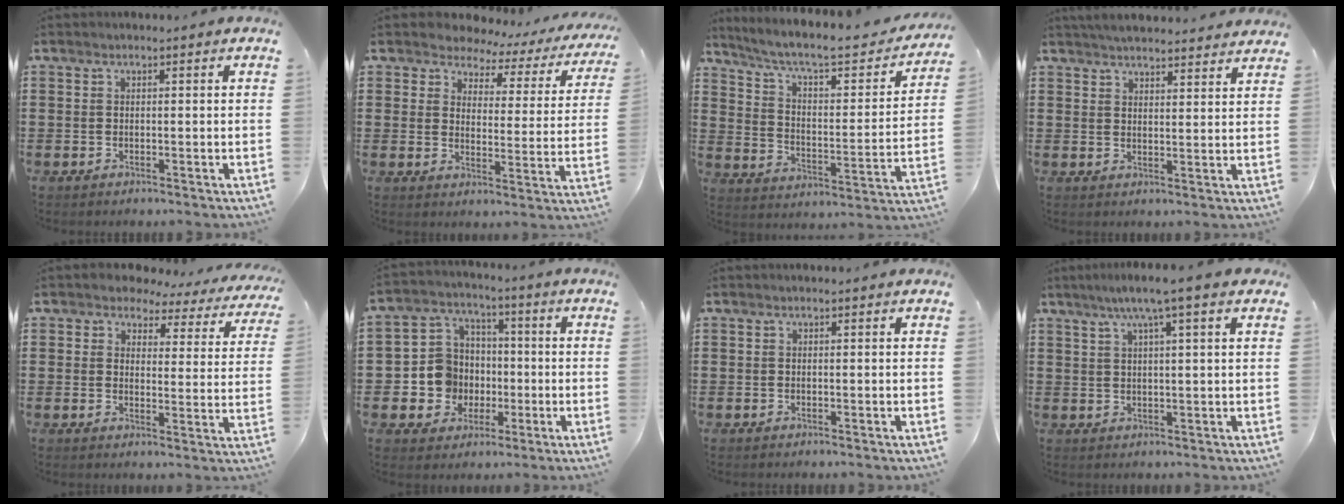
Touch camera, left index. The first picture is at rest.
{"total": 3.6, "force": [3.1, 1.7, 0.7], "torque": [-0.037, -0.019, 0.048]}
{"total": 7.1, "force": [5.7, 1.2, 4.1], "torque": [-0.095, -0.043, 0.090]}
{"total": 4.0, "force": [4.0, 0.0, 0.6], "torque": [-0.023, -0.013, 0.074]}
{"total": 3.6, "force": [3.1, 1.5, 1.0], "torque": [-0.031, -0.021, 0.049]}
{"total": 8.1, "force": [-0.7, 7.9, 1.6], "torque": [-0.076, 0.009, -0.005]}
{"total": 0.0}
{"total": 5.4, "force": [3.2, -0.4, 4.4], "torque": [-0.091, 0.003, 0.051]}